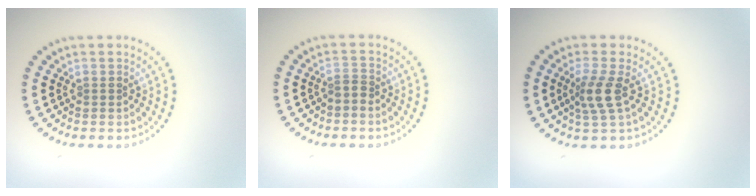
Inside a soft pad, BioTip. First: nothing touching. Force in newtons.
{"total": 0.8, "press": 0.5, "slide": 0.6}
{"total": 2.7, "press": 2.1, "slide": 1.7}